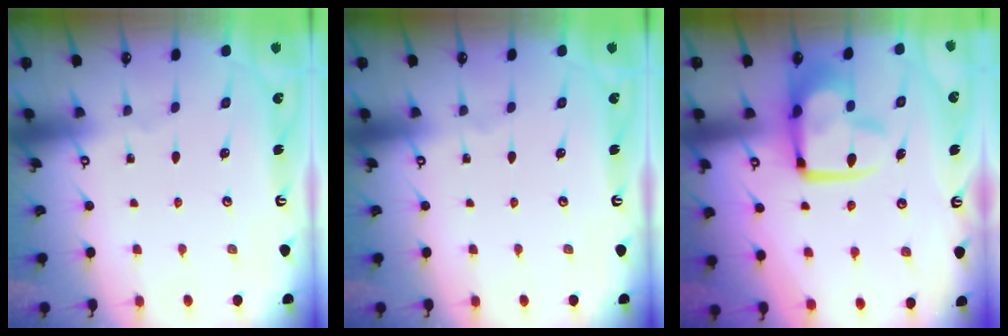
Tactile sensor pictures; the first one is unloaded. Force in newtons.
{"total": 0.0}
{"total": 12.3, "press": 12.2, "slide": 1.5}